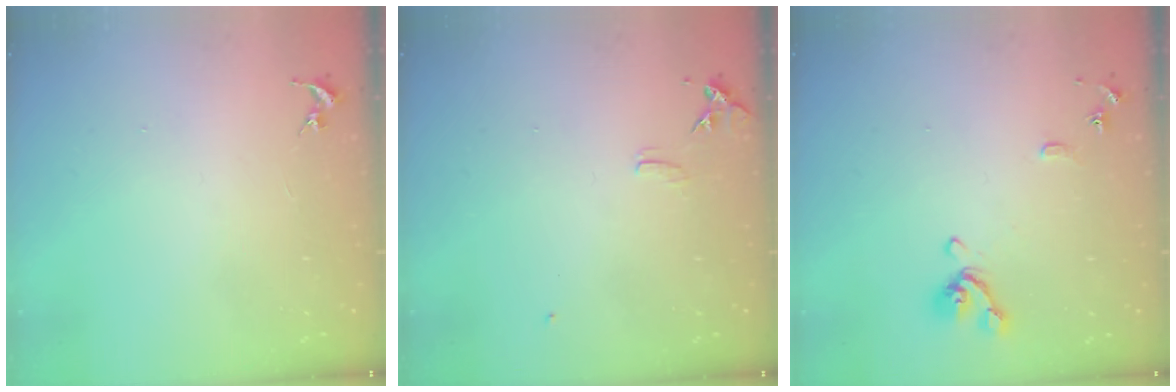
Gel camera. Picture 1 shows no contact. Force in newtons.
{"total": 6.3, "press": 6.2, "slide": 0.7}
{"total": 9.9, "press": 9.8, "slide": 1.3}